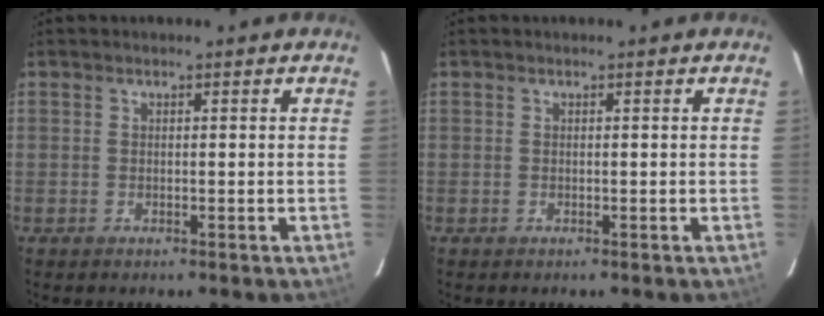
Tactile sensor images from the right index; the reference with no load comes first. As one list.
[{"total": 0.0}]